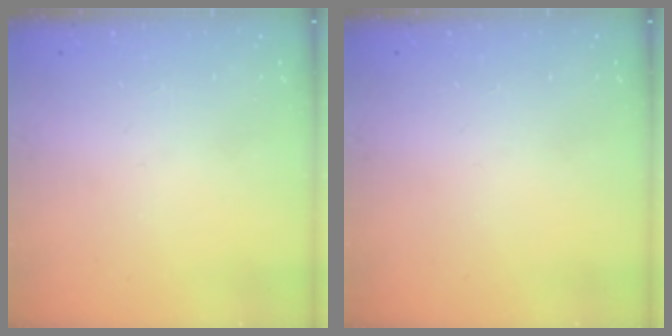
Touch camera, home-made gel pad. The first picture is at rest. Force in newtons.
{"total": 0.0}